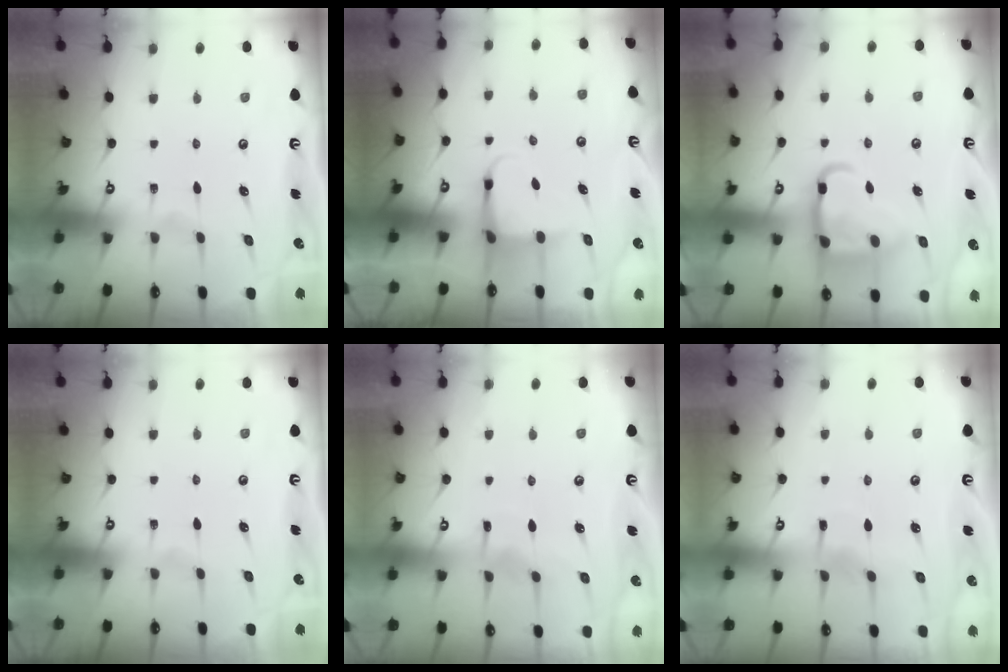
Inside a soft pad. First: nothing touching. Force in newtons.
{"total": 3.9, "press": 3.9, "slide": 0.6}
{"total": 14.5, "press": 14.4, "slide": 1.5}
{"total": 0.0}
{"total": 5.0, "press": 5.0, "slide": 0.4}
{"total": 4.6, "press": 4.6, "slide": 0.4}